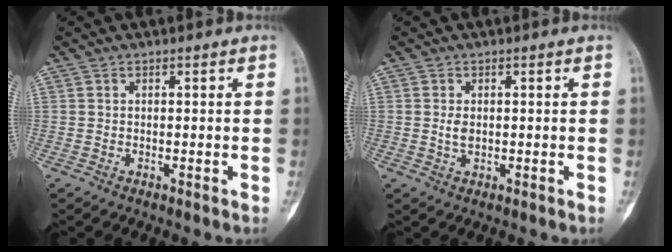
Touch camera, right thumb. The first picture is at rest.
{"total": 2.0, "force": [0.0, 1.2, 1.6], "torque": [-0.028, -0.002, 0.001]}